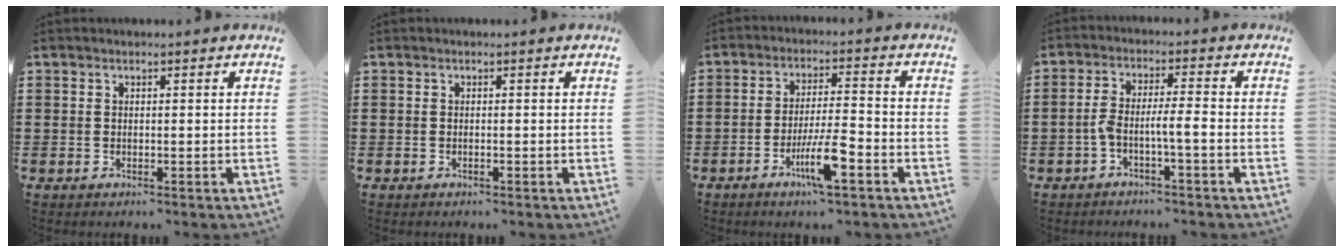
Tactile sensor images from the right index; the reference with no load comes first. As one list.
[{"total": 0.0}, {"total": 7.3, "force": [-3.5, 1.0, 6.4], "torque": [-0.127, -0.011, -0.063]}, {"total": 4.4, "force": [-1.8, 0.4, 4.0], "torque": [-0.094, -0.006, -0.040]}]